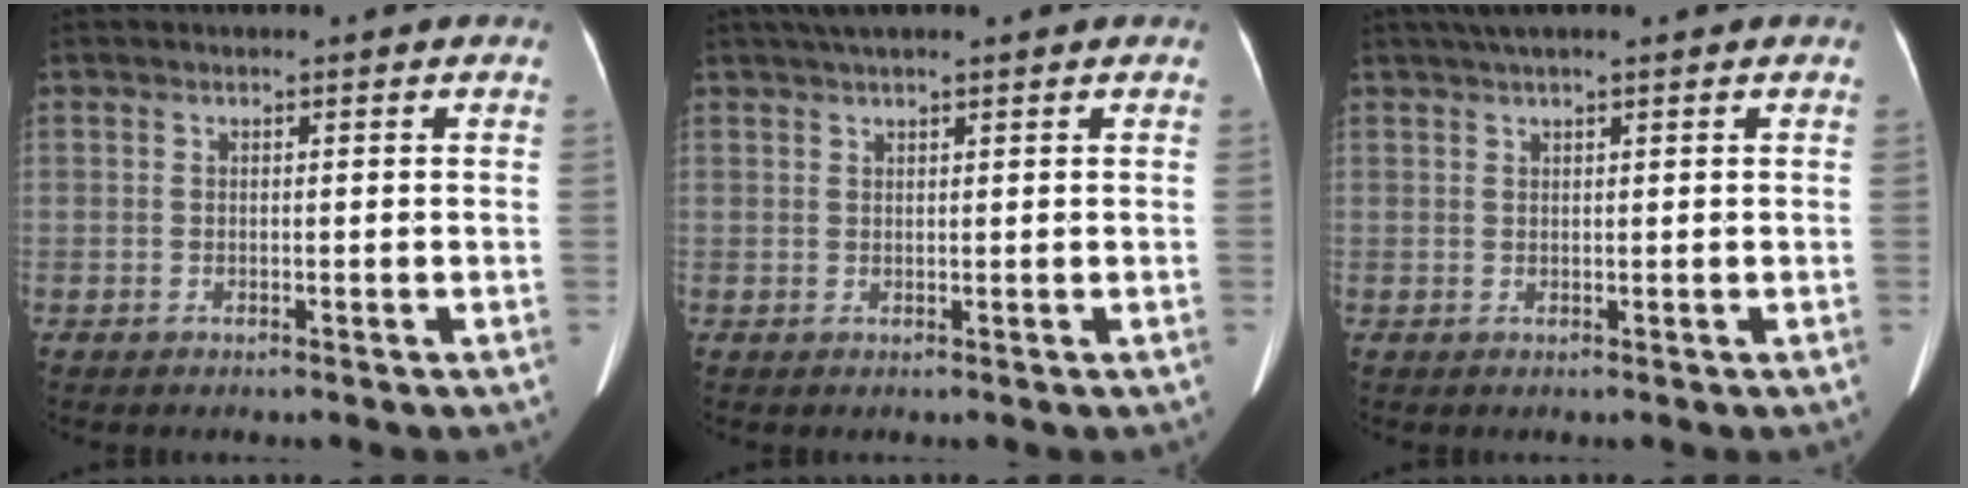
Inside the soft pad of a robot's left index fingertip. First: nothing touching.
{"total": 4.5, "force": [3.7, 0.3, 2.6], "torque": [-0.040, 0.033, 0.063]}
{"total": 4.1, "force": [3.2, 0.1, 2.5], "torque": [-0.042, 0.031, 0.057]}